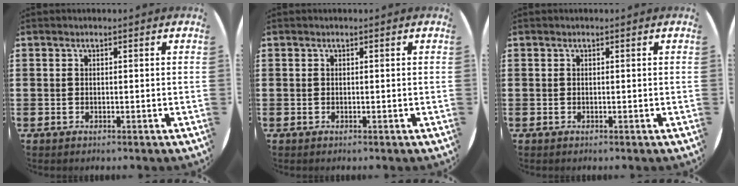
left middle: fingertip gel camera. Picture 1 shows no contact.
{"total": 0.0}
{"total": 0.0}